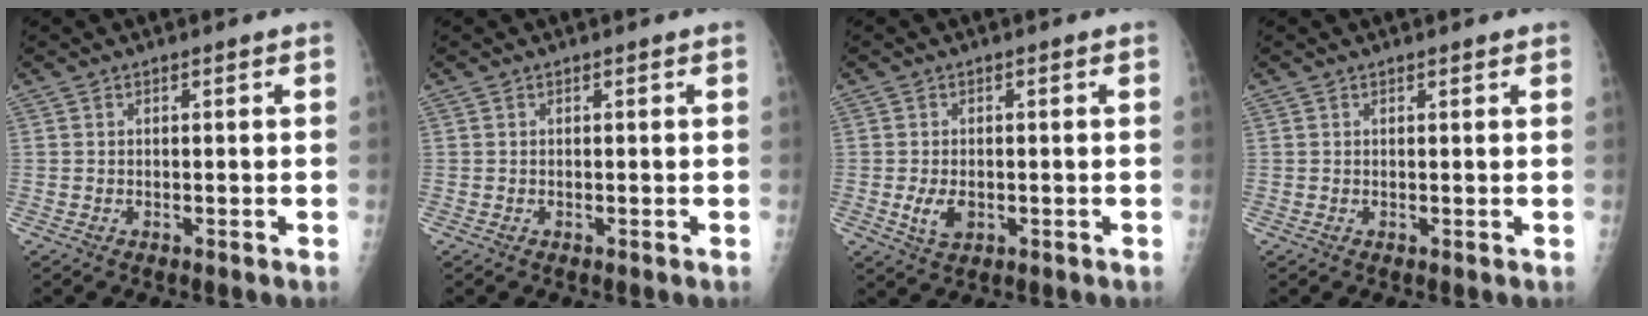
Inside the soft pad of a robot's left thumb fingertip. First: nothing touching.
{"total": 0.0}
{"total": 4.2, "force": [-0.9, 2.7, 3.1], "torque": [-0.055, -0.005, -0.011]}
{"total": 0.9, "force": [0.7, 0.3, 0.5], "torque": [-0.006, -0.001, 0.007]}